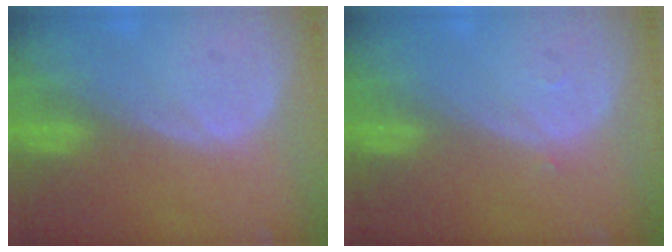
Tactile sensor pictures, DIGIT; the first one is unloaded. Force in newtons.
{"total": 0.5, "press": 0.4, "slide": 0.3}